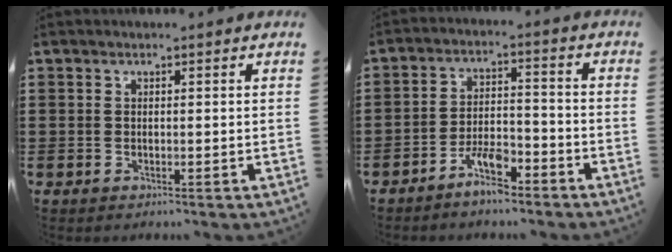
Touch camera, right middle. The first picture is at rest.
{"total": 5.6, "force": [-4.6, 1.4, 2.9], "torque": [-0.062, 0.007, -0.091]}